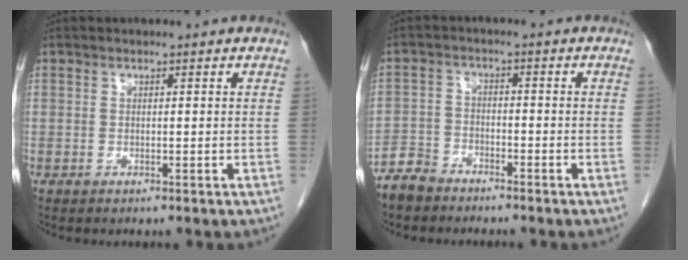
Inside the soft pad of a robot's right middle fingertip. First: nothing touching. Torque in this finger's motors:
{"motor_torque": [0.44, -0.21, 0.02, 0.03]}